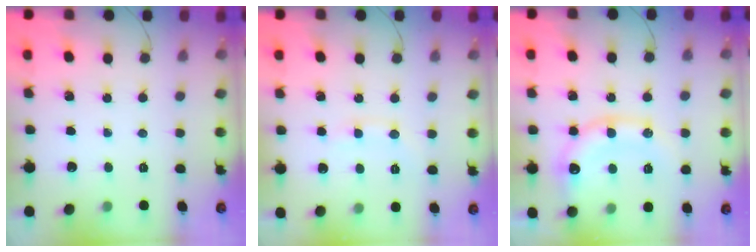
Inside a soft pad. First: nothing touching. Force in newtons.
{"total": 7.3, "press": 7.2, "slide": 1.1}
{"total": 16.1, "press": 16.0, "slide": 2.4}